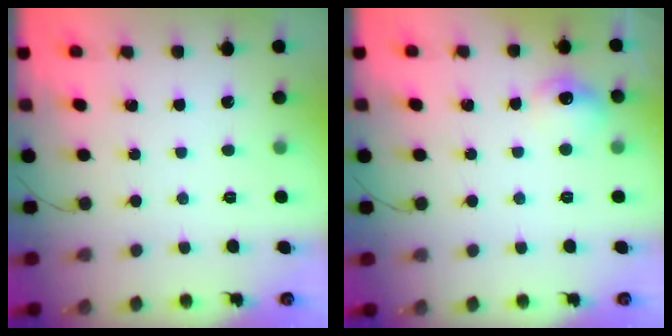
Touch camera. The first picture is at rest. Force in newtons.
{"total": 7.8, "press": 7.7, "slide": 0.8}